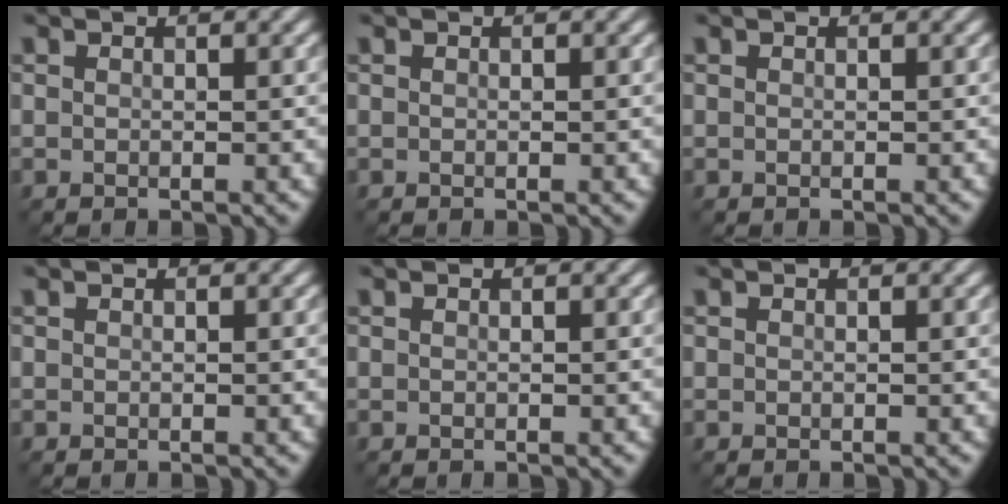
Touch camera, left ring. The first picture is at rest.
{"total": 0.0}
{"total": 0.0}
{"total": 0.0}
{"total": 0.0}
{"total": 0.0}